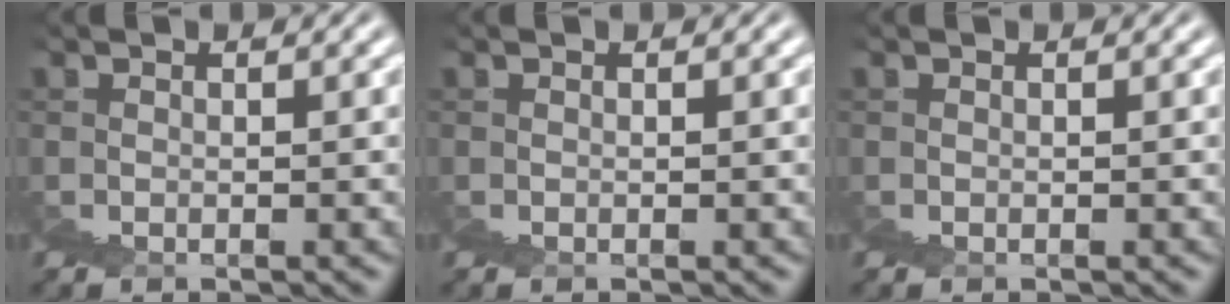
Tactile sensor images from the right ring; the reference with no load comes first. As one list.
[{"total": 0.0}, {"total": 0.0}]